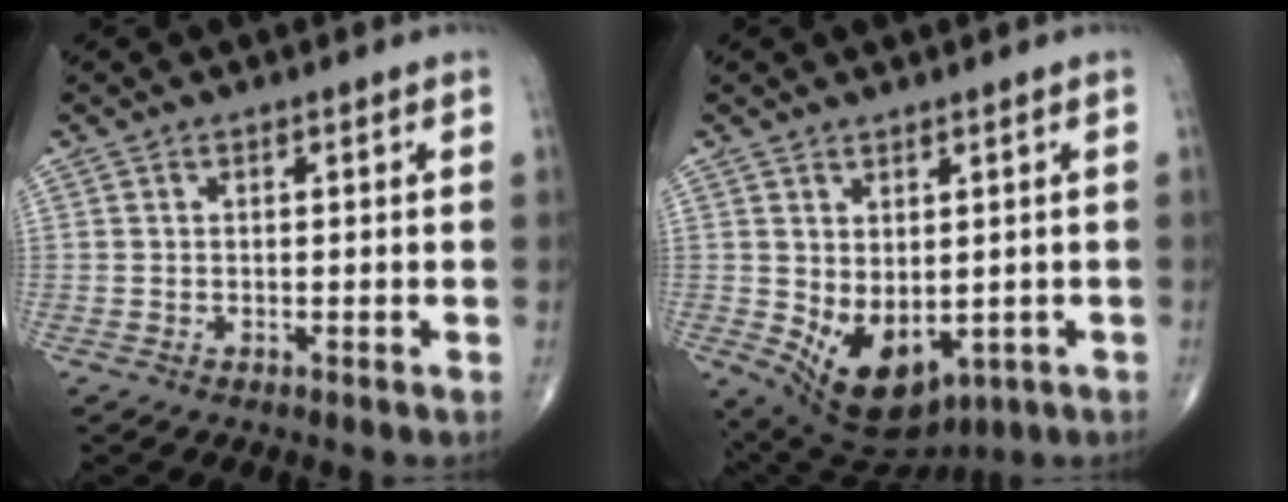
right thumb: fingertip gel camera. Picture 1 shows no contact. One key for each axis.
{"total": 11.0, "fx": -1.8, "fy": 6.7, "fz": 8.5, "tx": -0.119, "ty": -0.007, "tz": 0.003}